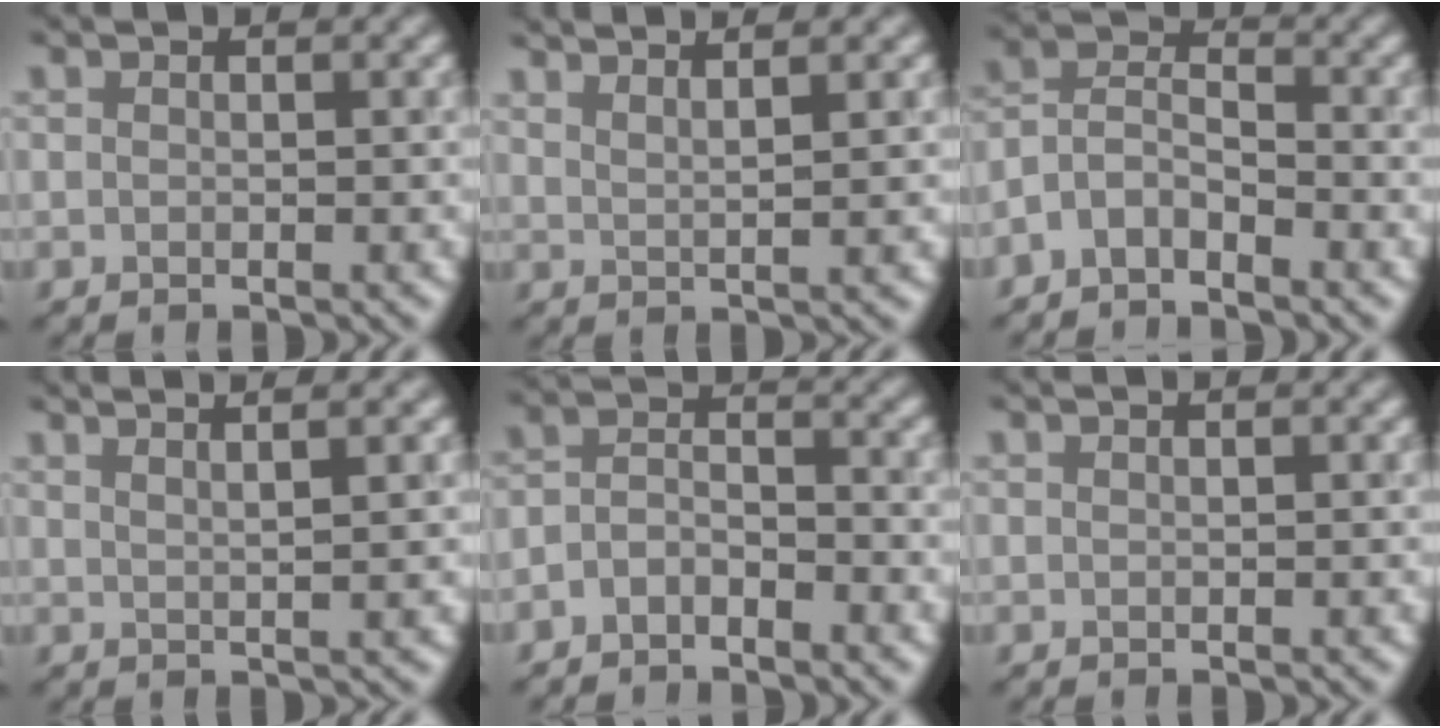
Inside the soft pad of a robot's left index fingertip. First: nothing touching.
{"total": 3.8, "force": [3.2, 0.8, 2.0], "torque": [-0.008, 0.022, 0.026]}
{"total": 3.0, "force": [-2.5, 1.2, 1.2], "torque": [-0.026, 0.012, -0.052]}
{"total": 5.3, "force": [3.7, 1.5, 3.5], "torque": [-0.027, 0.037, 0.025]}
{"total": 2.2, "force": [-1.8, 0.8, 1.0], "torque": [-0.027, 0.007, -0.033]}
{"total": 0.9, "force": [0.7, 0.4, 0.5], "torque": [0.002, 0.000, 0.003]}